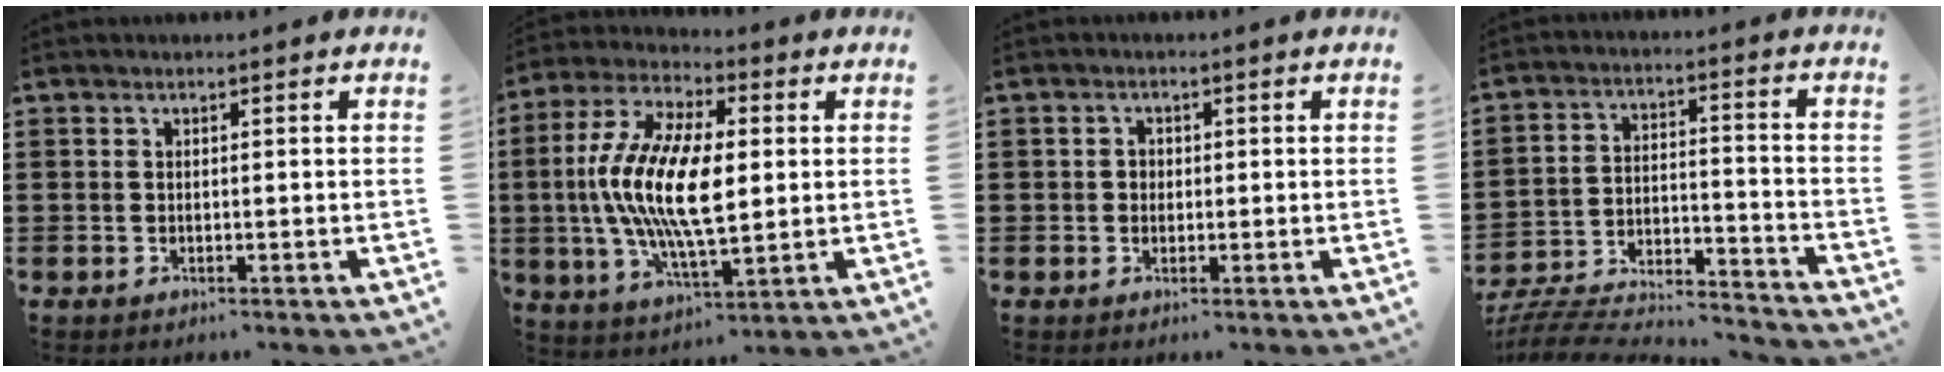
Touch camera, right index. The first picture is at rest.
{"total": 14.1, "force": [0.0, 5.9, 12.8], "torque": [-0.282, -0.008, -0.005]}
{"total": 1.3, "force": [0.0, 1.2, 0.5], "torque": [-0.013, 0.007, -0.001]}
{"total": 5.8, "force": [-5.6, 0.6, 1.2], "torque": [-0.030, -0.004, -0.118]}